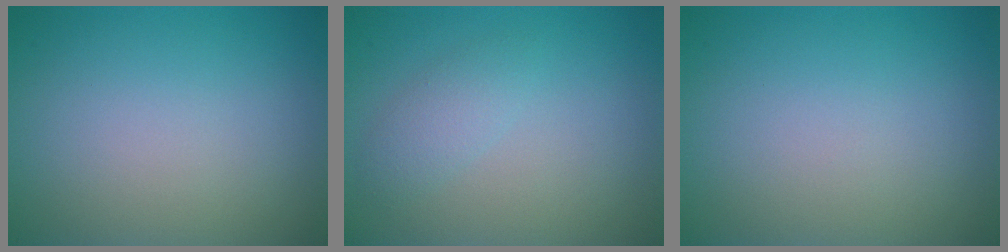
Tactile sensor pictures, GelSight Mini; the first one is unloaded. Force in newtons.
{"total": 1.6, "press": 1.6, "slide": 0.0}
{"total": 0.0}